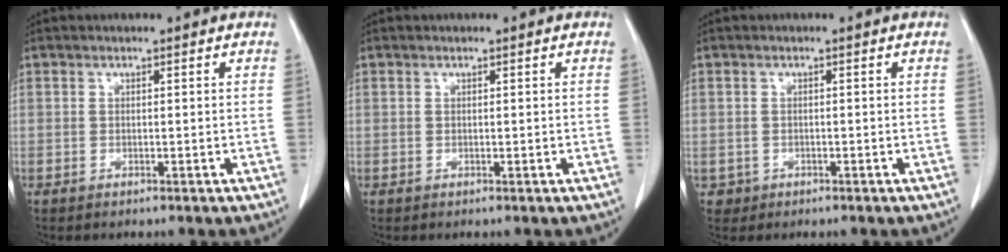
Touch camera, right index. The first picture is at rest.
{"total": 0.0}
{"total": 1.7, "force": [-0.6, 1.5, -0.1], "torque": [0.004, 0.008, -0.009]}